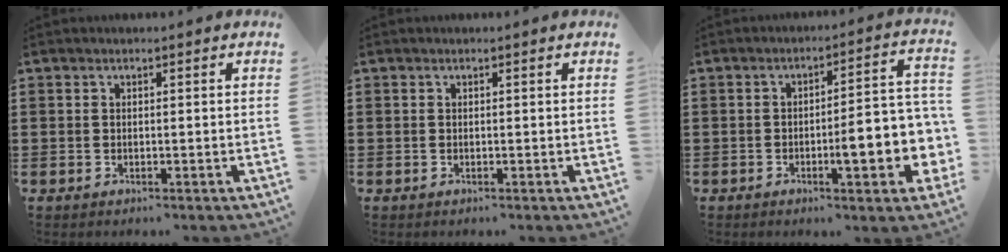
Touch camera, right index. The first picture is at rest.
{"total": 0.0}
{"total": 9.0, "force": [-2.4, 2.4, 8.3], "torque": [-0.111, -0.015, -0.041]}